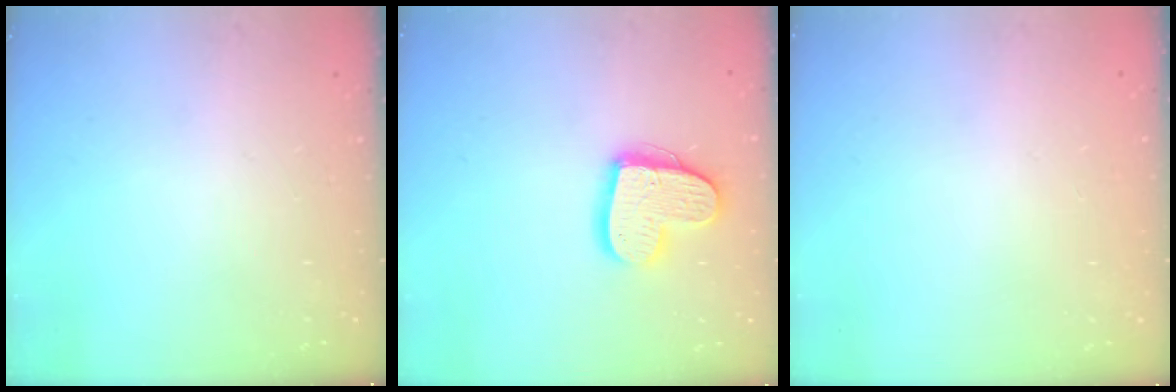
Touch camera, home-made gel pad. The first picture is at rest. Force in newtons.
{"total": 15.4, "press": 15.4, "slide": 1.2}
{"total": 0.6, "press": 0.6, "slide": 0.1}